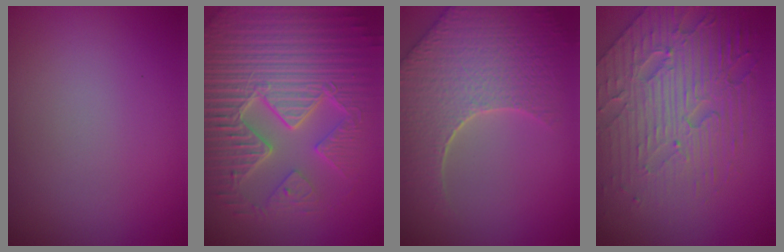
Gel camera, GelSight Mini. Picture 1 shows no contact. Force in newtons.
{"total": 9.5, "press": 6.7, "slide": 6.7}
{"total": 8.9, "press": 6.4, "slide": 6.3}
{"total": 7.9, "press": 5.7, "slide": 5.5}